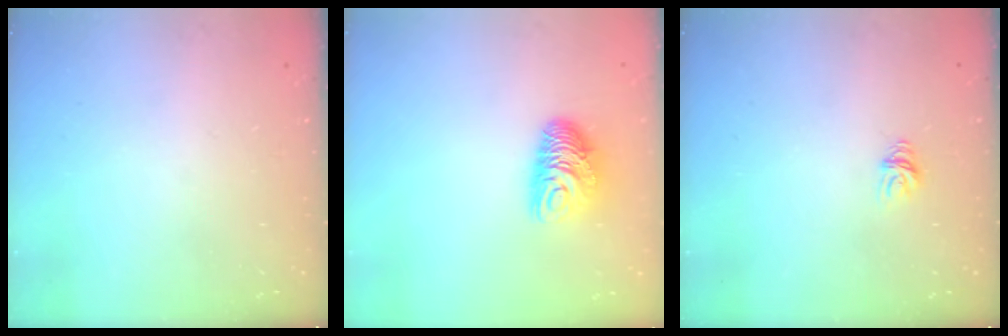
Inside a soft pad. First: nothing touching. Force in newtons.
{"total": 9.3, "press": 9.3, "slide": 0.3}
{"total": 5.6, "press": 5.6, "slide": 0.1}